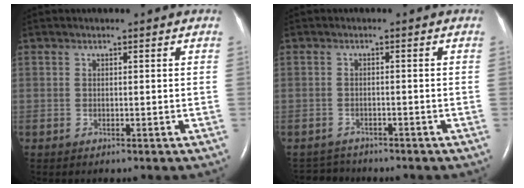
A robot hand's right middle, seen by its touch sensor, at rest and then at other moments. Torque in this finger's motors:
{"motor_torque": [-0.06, 0.00, -0.02, -0.02]}